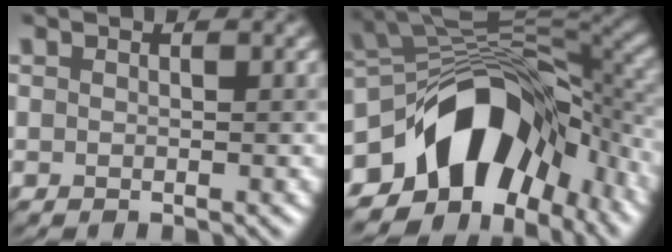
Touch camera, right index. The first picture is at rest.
{"total": 14.0, "force": [-6.2, 9.1, 8.7], "torque": [-0.131, 0.007, -0.116]}